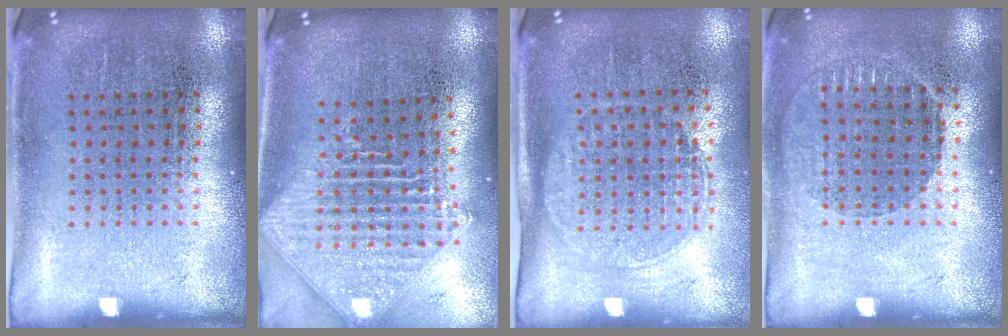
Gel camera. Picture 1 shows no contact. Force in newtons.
{"total": 2.3, "press": 1.8, "slide": 1.4}
{"total": 1.5, "press": 1.3, "slide": 0.8}
{"total": 0.9, "press": 0.8, "slide": 0.4}